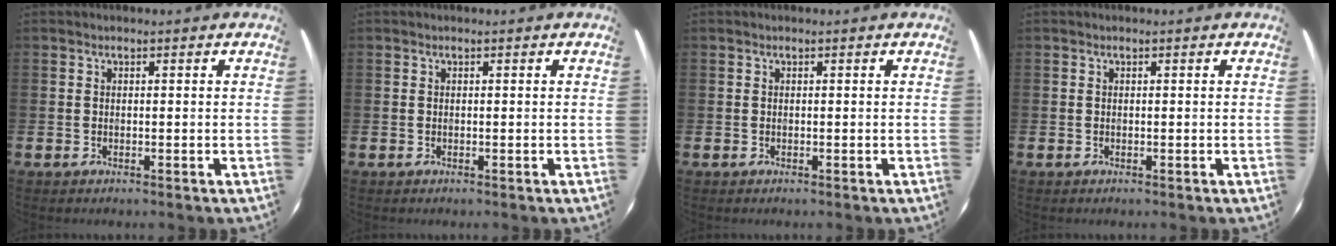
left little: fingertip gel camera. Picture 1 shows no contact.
{"total": 0.0}
{"total": 0.0}
{"total": 0.0}